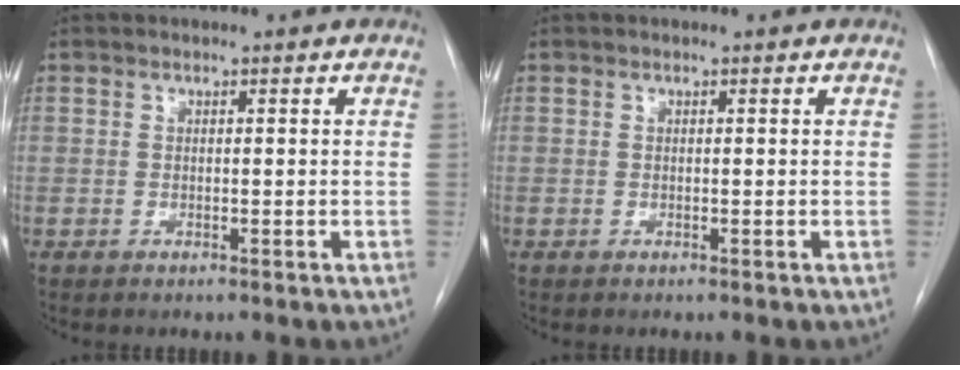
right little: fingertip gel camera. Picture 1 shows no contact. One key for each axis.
{"total": 0.0}